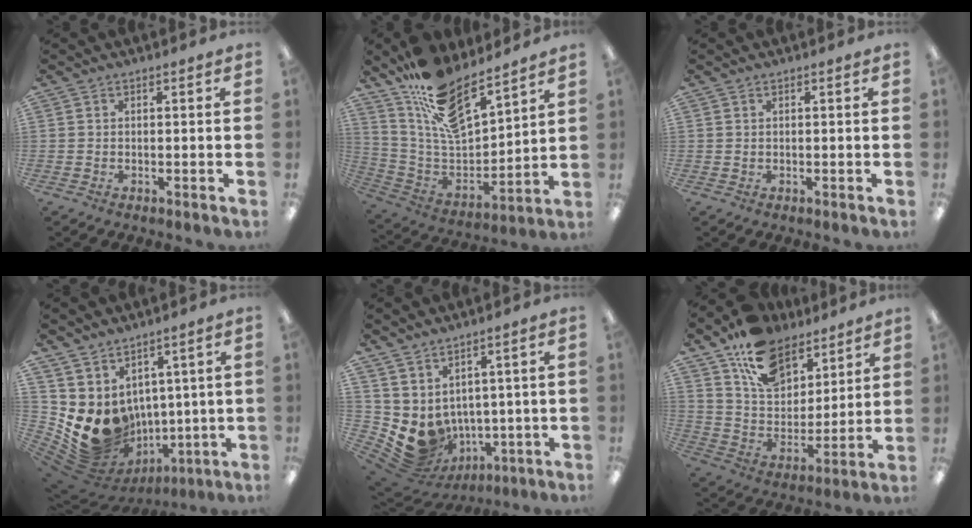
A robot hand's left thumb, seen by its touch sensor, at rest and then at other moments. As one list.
[{"total": 16.5, "force": [13.1, 5.7, 8.2], "torque": [-0.169, -0.085, 0.237]}, {"total": 0.0}, {"total": 12.9, "force": [0.7, 11.5, 5.8], "torque": [-0.129, -0.040, 0.027]}, {"total": 6.8, "force": [0.2, 6.2, 2.7], "torque": [-0.070, -0.034, 0.018]}, {"total": 15.7, "force": [10.9, 9.2, 6.7], "torque": [-0.124, -0.055, 0.206]}]